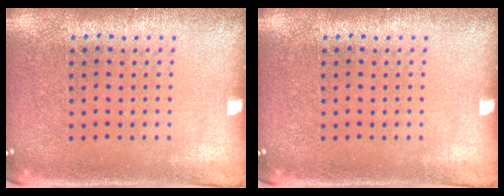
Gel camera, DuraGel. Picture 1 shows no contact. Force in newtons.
{"total": 0.0}